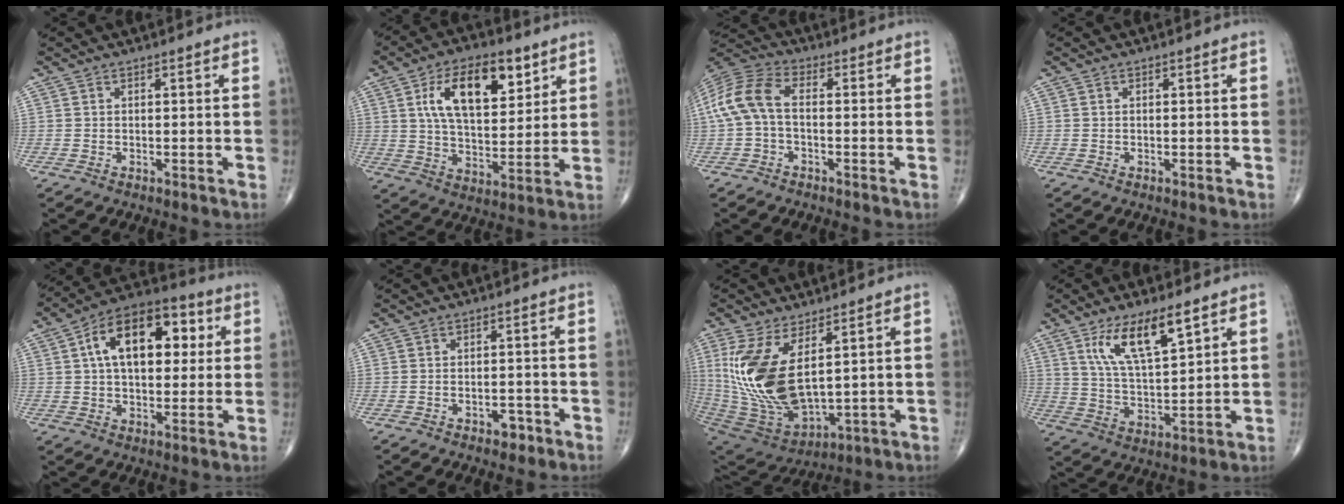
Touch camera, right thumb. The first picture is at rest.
{"total": 15.8, "force": [6.5, 7.9, 12.1], "torque": [-0.172, -0.021, 0.115]}
{"total": 9.5, "force": [-0.6, 5.2, 7.9], "torque": [-0.177, 0.030, -0.021]}
{"total": 0.0}
{"total": 17.5, "force": [4.2, 10.0, 13.8], "torque": [-0.186, 0.021, 0.059]}
{"total": 2.5, "force": [-1.5, 1.5, 1.3], "torque": [-0.010, 0.010, -0.017]}
{"total": 17.8, "force": [4.6, 8.3, 15.1], "torque": [-0.315, -0.037, 0.109]}
{"total": 11.9, "force": [6.5, 3.6, 9.3], "torque": [-0.163, -0.033, 0.130]}